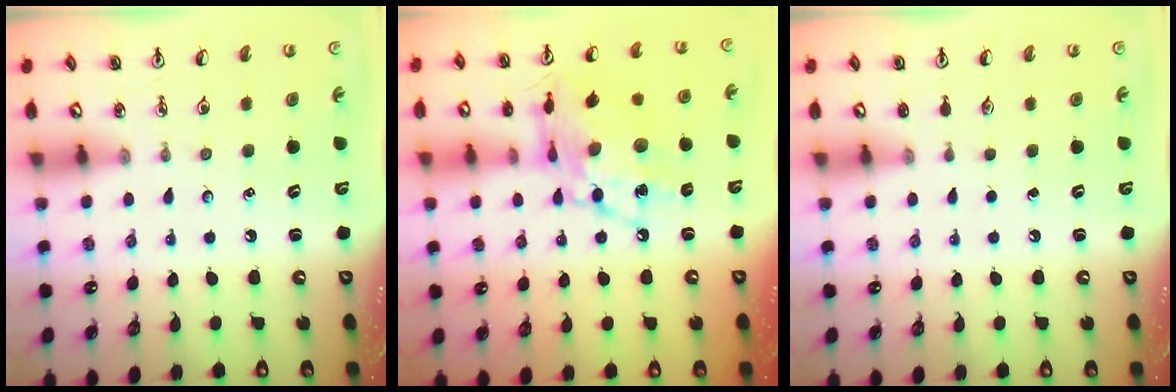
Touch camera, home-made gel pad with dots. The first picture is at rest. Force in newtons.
{"total": 15.6, "press": 15.5, "slide": 1.3}
{"total": 0.0}